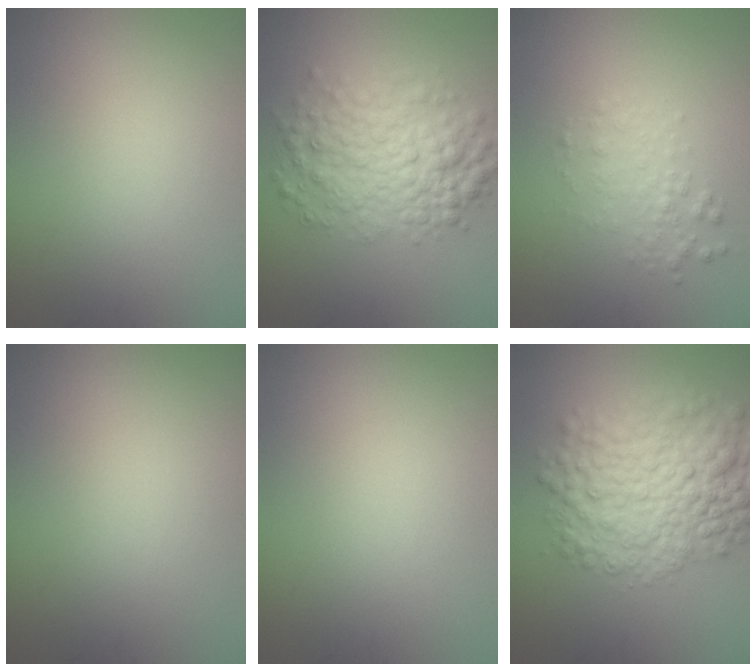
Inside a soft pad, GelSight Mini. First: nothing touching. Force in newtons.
{"total": 6.5, "press": 6.5, "slide": 0.2}
{"total": 2.0, "press": 2.0, "slide": 0.1}
{"total": 0.0}
{"total": 0.0}
{"total": 8.8, "press": 8.8, "slide": 0.1}